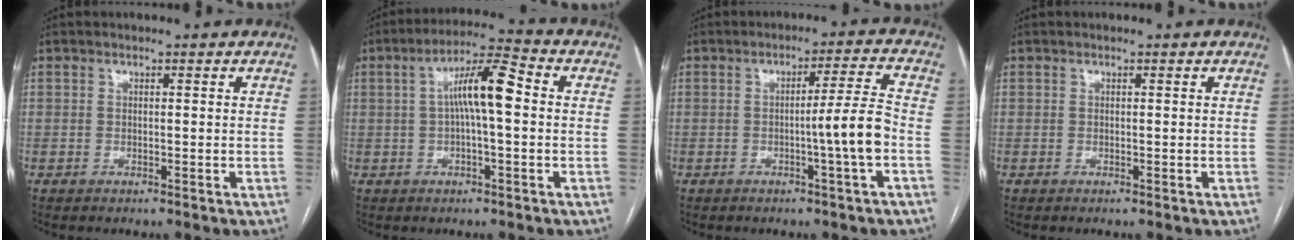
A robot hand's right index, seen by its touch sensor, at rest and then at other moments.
{"total": 9.1, "force": [1.1, 1.5, 8.9], "torque": [-0.161, 0.027, 0.014]}
{"total": 6.6, "force": [-1.6, -1.2, 6.3], "torque": [-0.089, 0.001, -0.026]}
{"total": 0.0}